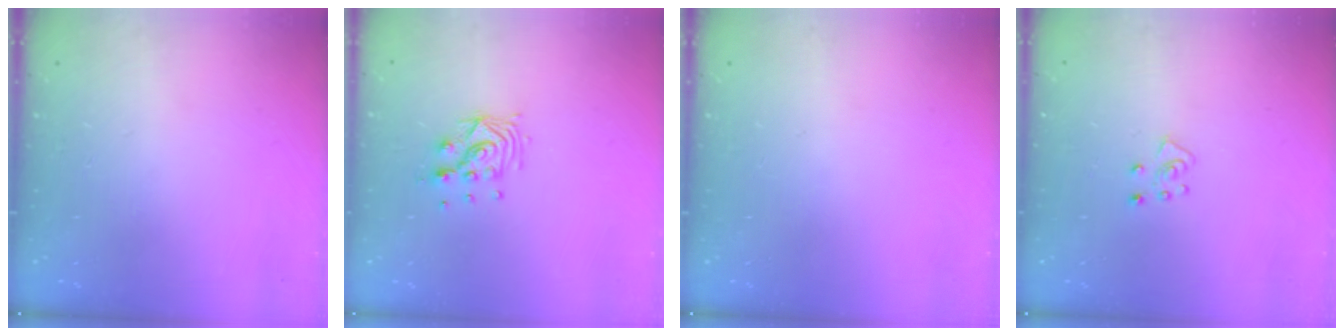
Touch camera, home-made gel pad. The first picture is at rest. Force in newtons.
{"total": 8.4, "press": 8.4, "slide": 0.3}
{"total": 0.0}
{"total": 4.2, "press": 4.2, "slide": 0.4}